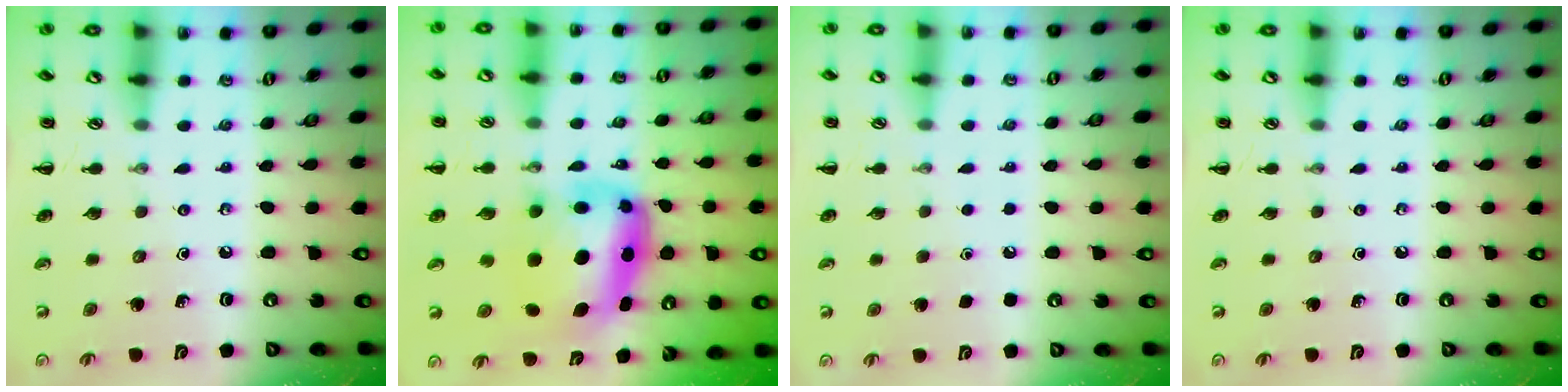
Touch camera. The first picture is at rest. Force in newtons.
{"total": 7.8, "press": 7.5, "slide": 2.0}
{"total": 1.6, "press": 1.6, "slide": 0.1}
{"total": 0.0}